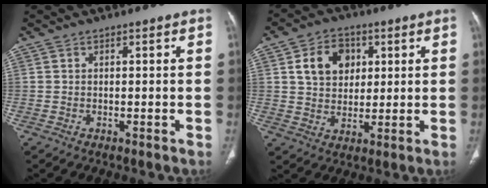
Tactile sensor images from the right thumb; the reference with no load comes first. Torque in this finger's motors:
{"motor_torque": [-0.90, 0.78, 0.83, 0.08, 0.05]}